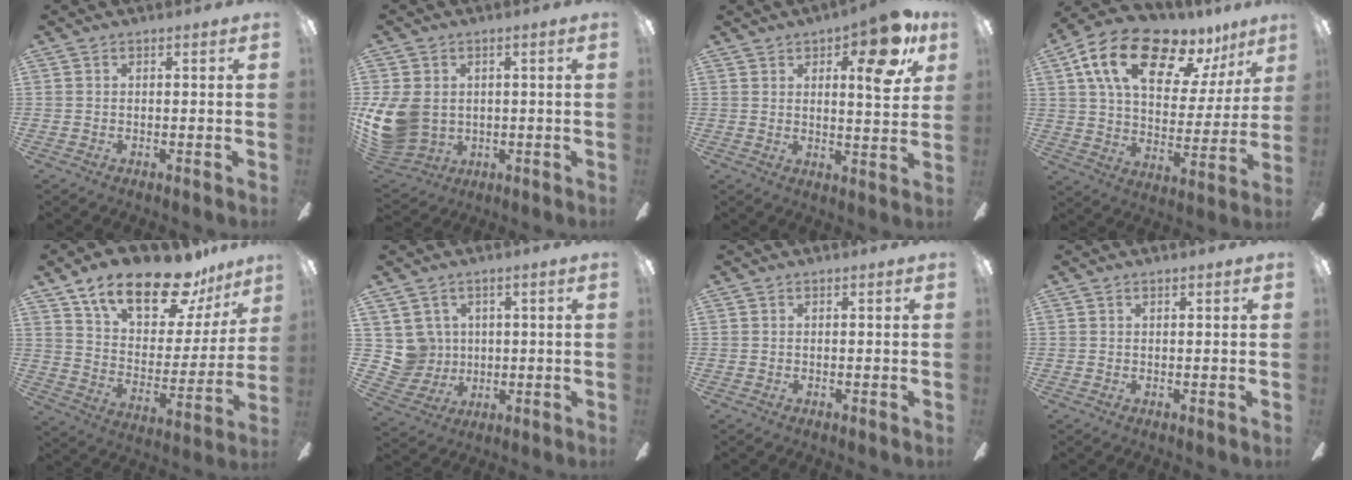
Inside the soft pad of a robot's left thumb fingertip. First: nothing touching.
{"total": 12.7, "force": [-0.2, 10.0, 7.8], "torque": [-0.186, 0.004, 0.000]}
{"total": 12.4, "force": [6.5, 4.4, 9.6], "torque": [-0.120, -0.024, 0.102]}
{"total": 19.9, "force": [13.3, 8.8, 12.0], "torque": [-0.209, -0.073, 0.228]}
{"total": 20.9, "force": [15.2, 8.6, 11.5], "torque": [-0.187, -0.096, 0.261]}
{"total": 7.1, "force": [2.3, 6.7, 0.3], "torque": [-0.014, -0.008, 0.052]}
{"total": 0.0}
{"total": 0.8, "force": [0.5, 0.3, 0.6], "torque": [-0.013, 0.001, 0.008]}